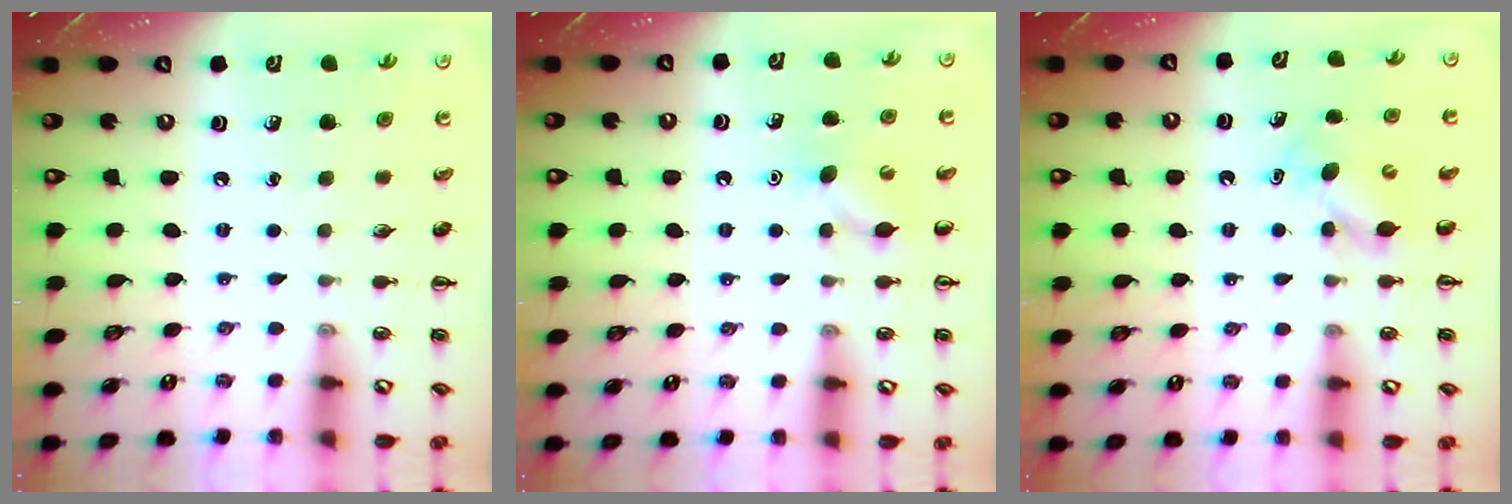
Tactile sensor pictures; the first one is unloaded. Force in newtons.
{"total": 4.7, "press": 4.4, "slide": 1.5}
{"total": 4.4, "press": 4.3, "slide": 0.8}